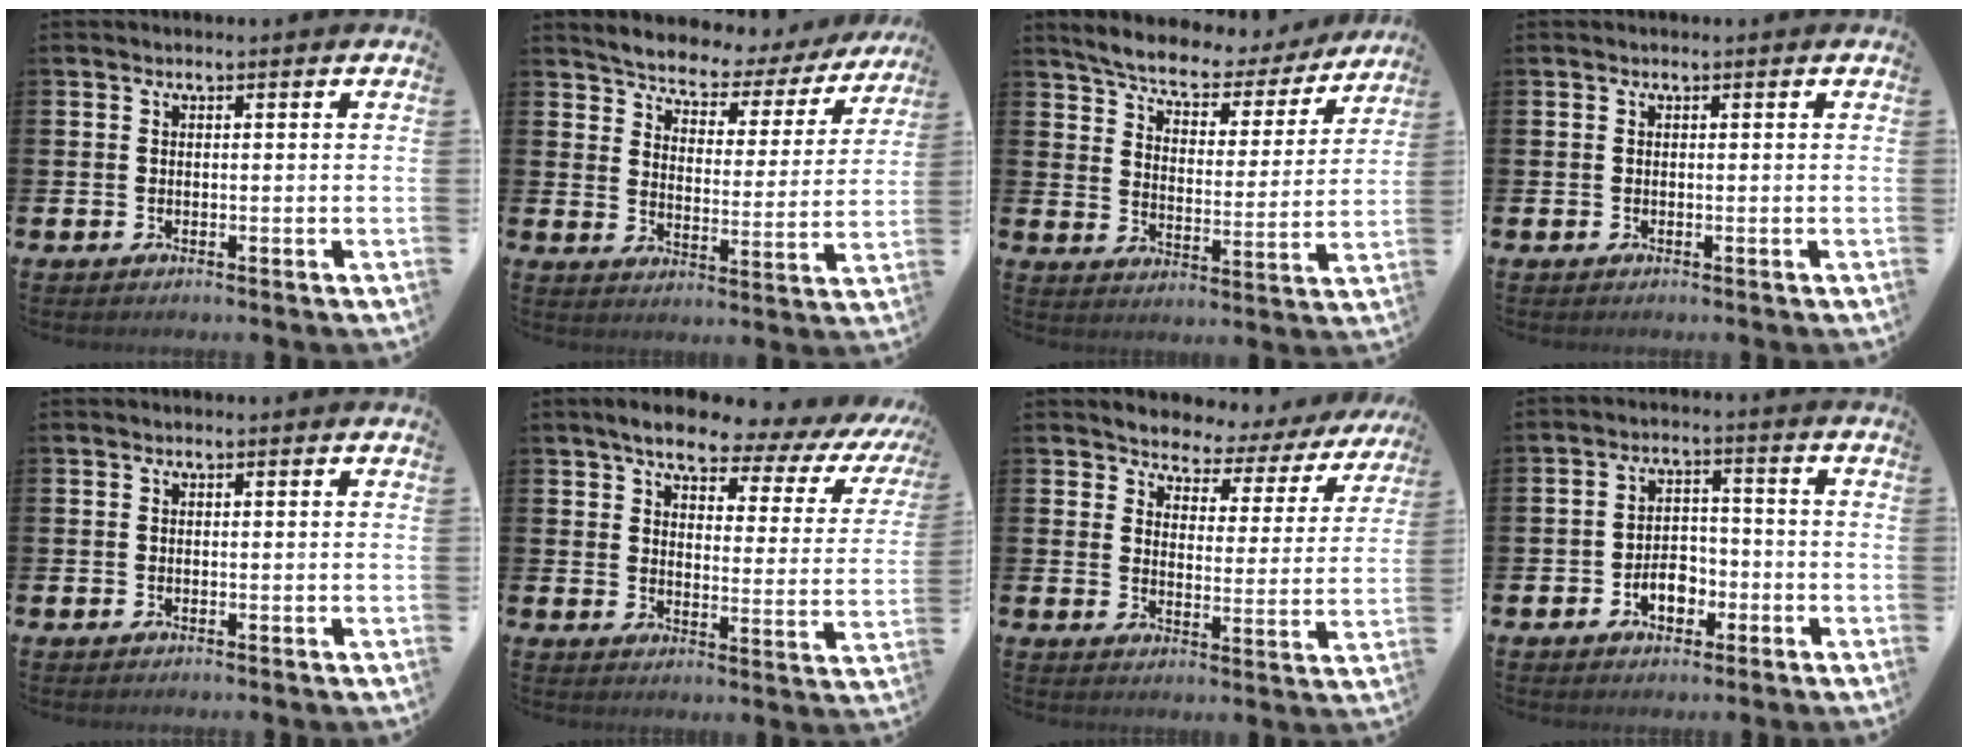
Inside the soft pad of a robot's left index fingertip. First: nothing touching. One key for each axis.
{"total": 5.1, "fx": 4.9, "fy": 1.4, "fz": 0.6, "tx": -0.044, "ty": -0.040, "tz": 0.079}
{"total": 6.7, "fx": 6.2, "fy": 1.7, "fz": 1.7, "tx": -0.061, "ty": -0.048, "tz": 0.103}
{"total": 0.0}
{"total": 0.0}
{"total": 6.4, "fx": 5.2, "fy": 2.0, "fz": 3.2, "tx": -0.067, "ty": -0.040, "tz": 0.078}
{"total": 3.4, "fx": 3.1, "fy": 1.3, "fz": -0.1, "tx": -0.027, "ty": -0.035, "tz": 0.045}
{"total": 4.3, "fx": -2.0, "fy": 2.8, "fz": 2.6, "tx": -0.043, "ty": 0.004, "tz": -0.041}